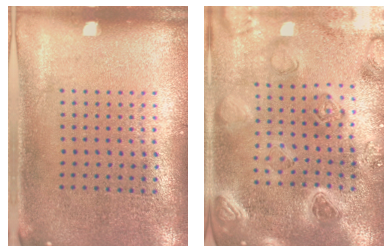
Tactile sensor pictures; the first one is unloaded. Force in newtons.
{"total": 2.4, "press": 2.4, "slide": 0.2}